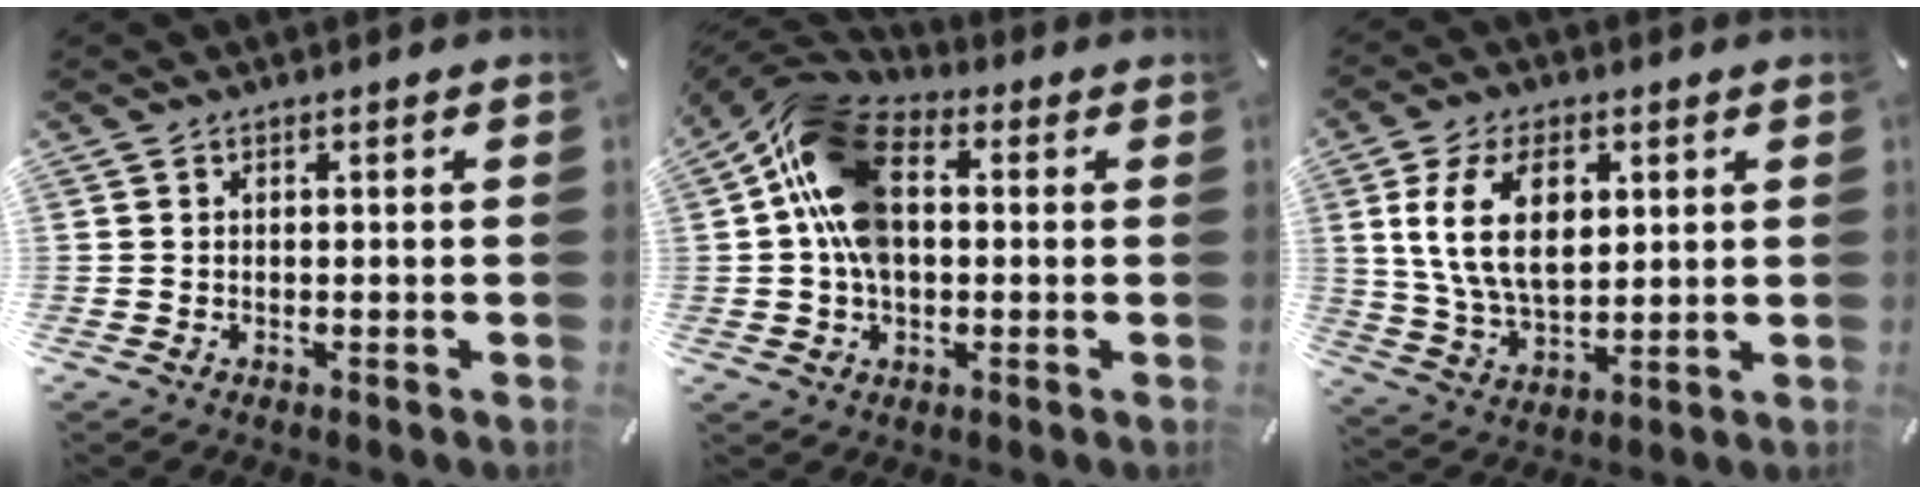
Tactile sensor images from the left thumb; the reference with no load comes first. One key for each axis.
{"total": 15.5, "fx": 1.5, "fy": 10.4, "fz": 11.3, "tx": -0.237, "ty": 0.014, "tz": 0.029}
{"total": 14.1, "fx": 4.0, "fy": 8.6, "fz": 10.5, "tx": -0.233, "ty": 0.002, "tz": 0.066}